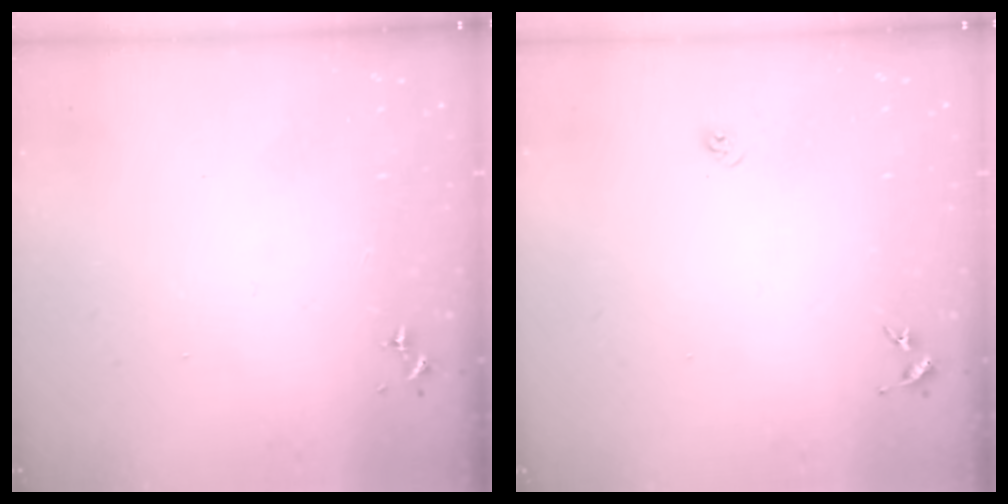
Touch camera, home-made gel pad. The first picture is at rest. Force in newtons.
{"total": 3.3, "press": 3.2, "slide": 0.8}